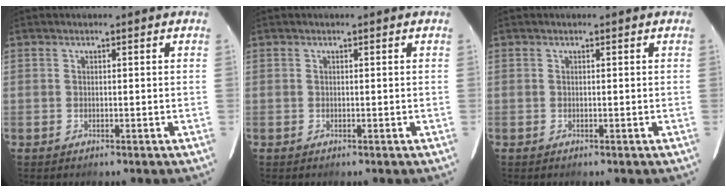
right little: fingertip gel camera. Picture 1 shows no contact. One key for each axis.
{"total": 0.0}
{"total": 0.0}